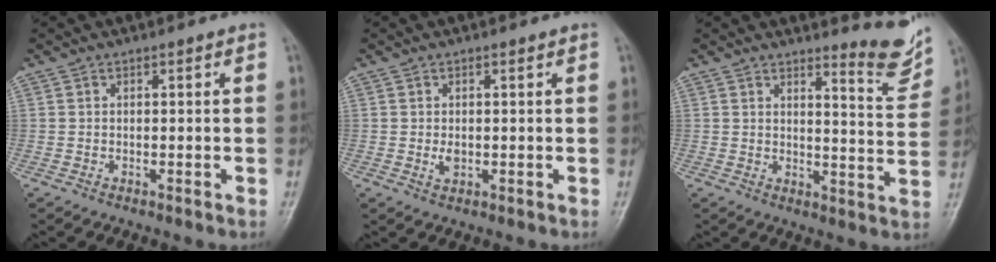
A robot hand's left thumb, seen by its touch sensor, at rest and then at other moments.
{"total": 1.8, "force": [0.1, 1.1, 1.4], "torque": [-0.022, -0.003, 0.004]}
{"total": 7.6, "force": [6.4, 1.2, 3.9], "torque": [-0.038, -0.066, 0.077]}